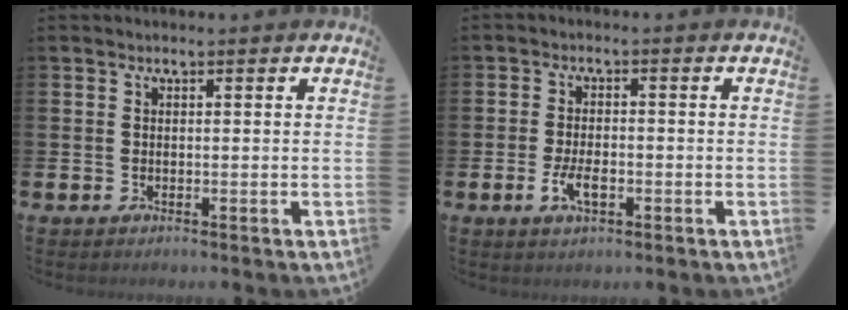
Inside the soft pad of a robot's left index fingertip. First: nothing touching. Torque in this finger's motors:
{"motor_torque": [0.37, 0.07, 0.13, 0.11]}